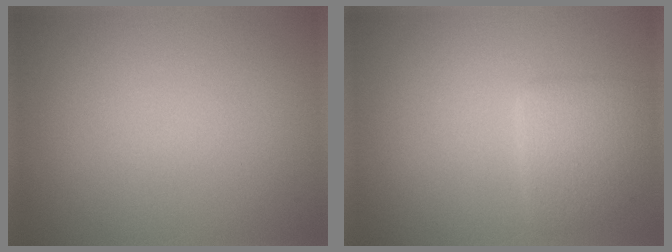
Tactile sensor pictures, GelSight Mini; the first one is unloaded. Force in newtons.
{"total": 2.8, "press": 2.8, "slide": 0.1}